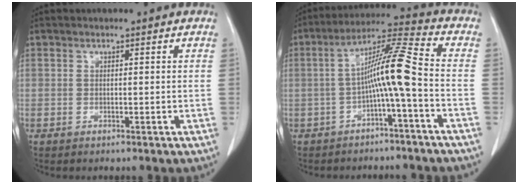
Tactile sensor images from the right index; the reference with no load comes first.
{"total": 9.2, "force": [-2.1, -0.8, 8.9], "torque": [-0.155, 0.024, -0.041]}